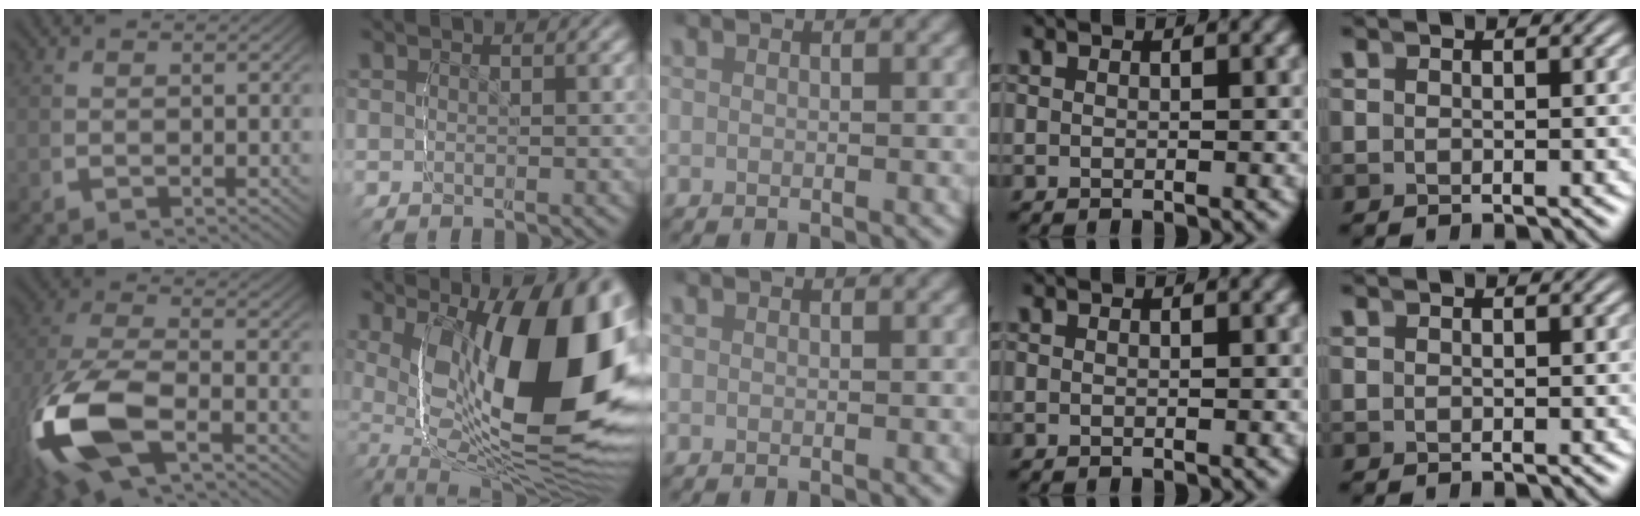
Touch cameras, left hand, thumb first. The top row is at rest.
{"thumb": {"total": 12.8, "force": [-2.8, 7.1, 10.3], "torque": [-0.262, -0.037, -0.029]}, "index": {"total": 17.7, "force": [-1.5, 9.8, 14.7], "torque": [-0.253, -0.038, -0.005]}}